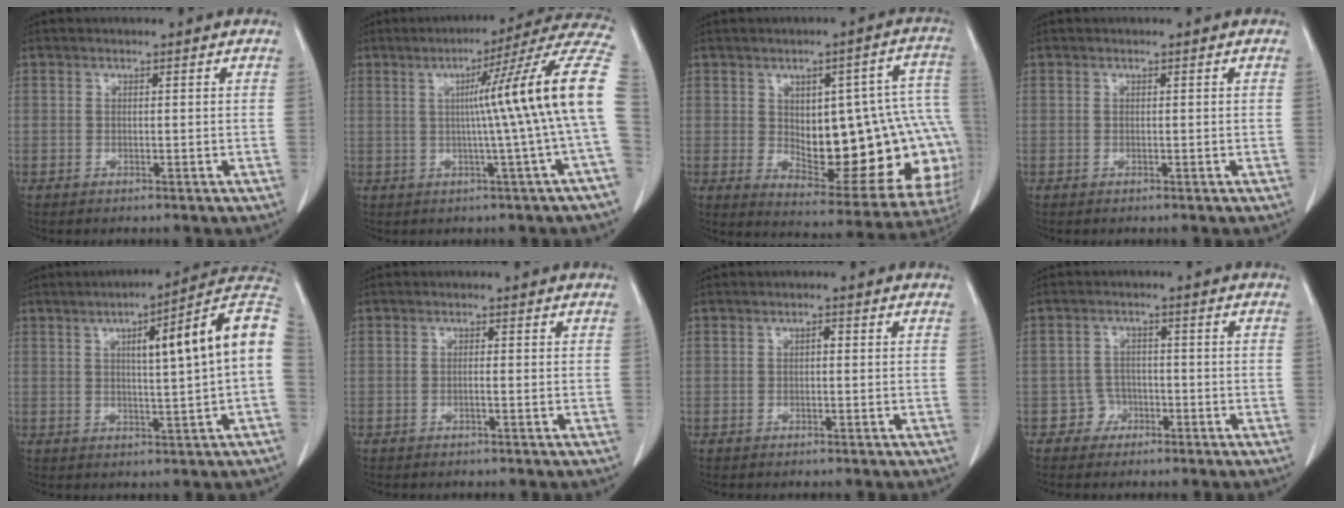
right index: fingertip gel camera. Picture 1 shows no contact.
{"total": 16.3, "force": [0.8, -2.5, 16.1], "torque": [-0.196, 0.023, -0.001]}
{"total": 22.3, "force": [-0.9, 8.6, 20.5], "torque": [-0.185, 0.037, 0.023]}
{"total": 0.0}
{"total": 14.2, "force": [2.4, 0.1, 14.0], "torque": [-0.192, 0.028, 0.028]}
{"total": 0.5, "force": [-0.1, 0.0, 0.5], "torque": [-0.006, 0.003, 0.000]}
{"total": 0.7, "force": [0.0, 0.3, 0.7], "torque": [-0.011, 0.003, -0.002]}
{"total": 2.8, "force": [-1.5, 2.4, -0.3], "torque": [0.016, 0.015, -0.027]}